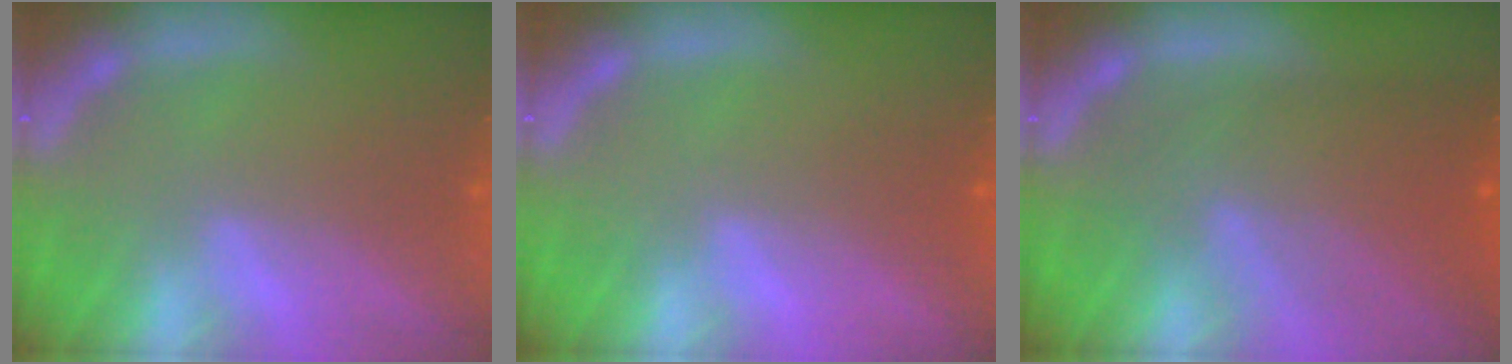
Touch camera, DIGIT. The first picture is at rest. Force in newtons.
{"total": 1.0}
{"total": 8.0}